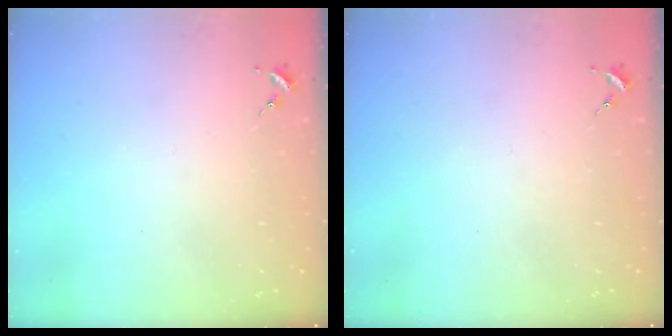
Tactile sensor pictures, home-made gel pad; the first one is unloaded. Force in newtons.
{"total": 0.0}